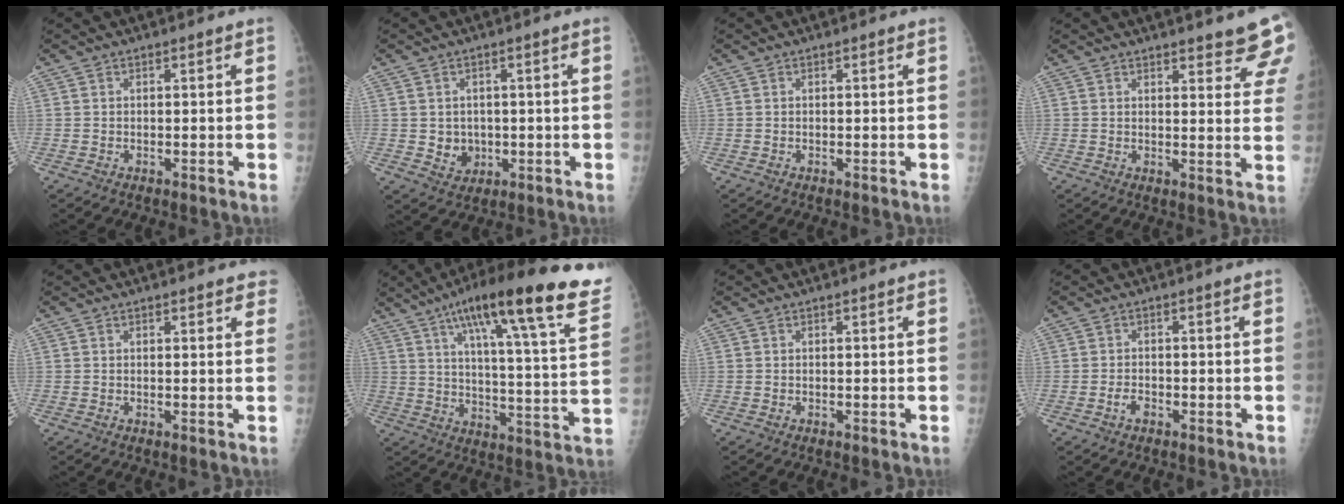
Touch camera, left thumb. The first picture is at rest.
{"total": 4.3, "force": [-0.2, 3.8, 1.9], "torque": [-0.010, 0.000, 0.008]}
{"total": 0.0}
{"total": 11.0, "force": [9.3, 2.5, 5.4], "torque": [-0.031, -0.042, 0.095]}
{"total": 3.1, "force": [2.3, 1.2, 1.6], "torque": [0.008, -0.001, 0.021]}
{"total": 26.9, "force": [16.9, 4.0, 20.5], "torque": [-0.290, -0.044, 0.237]}
{"total": 0.0}
{"total": 2.0, "force": [-1.1, 1.2, 1.1], "torque": [-0.021, 0.009, -0.020]}